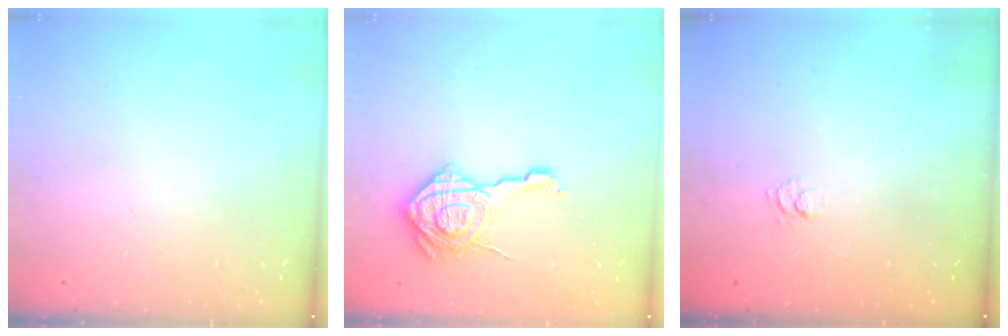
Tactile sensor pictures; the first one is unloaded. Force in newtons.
{"total": 17.5, "press": 17.5, "slide": 0.7}
{"total": 2.5, "press": 2.0, "slide": 1.4}